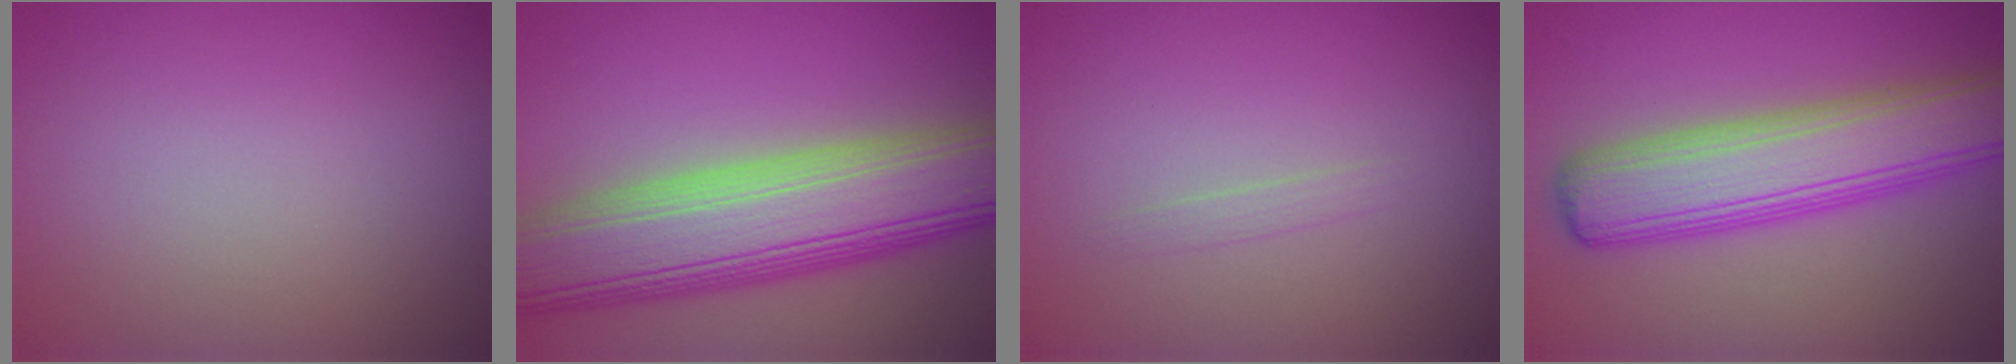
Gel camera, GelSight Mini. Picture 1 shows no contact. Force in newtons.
{"total": 11.7, "press": 11.7, "slide": 0.5}
{"total": 0.7, "press": 0.7, "slide": 0.1}
{"total": 7.8, "press": 7.8, "slide": 0.3}